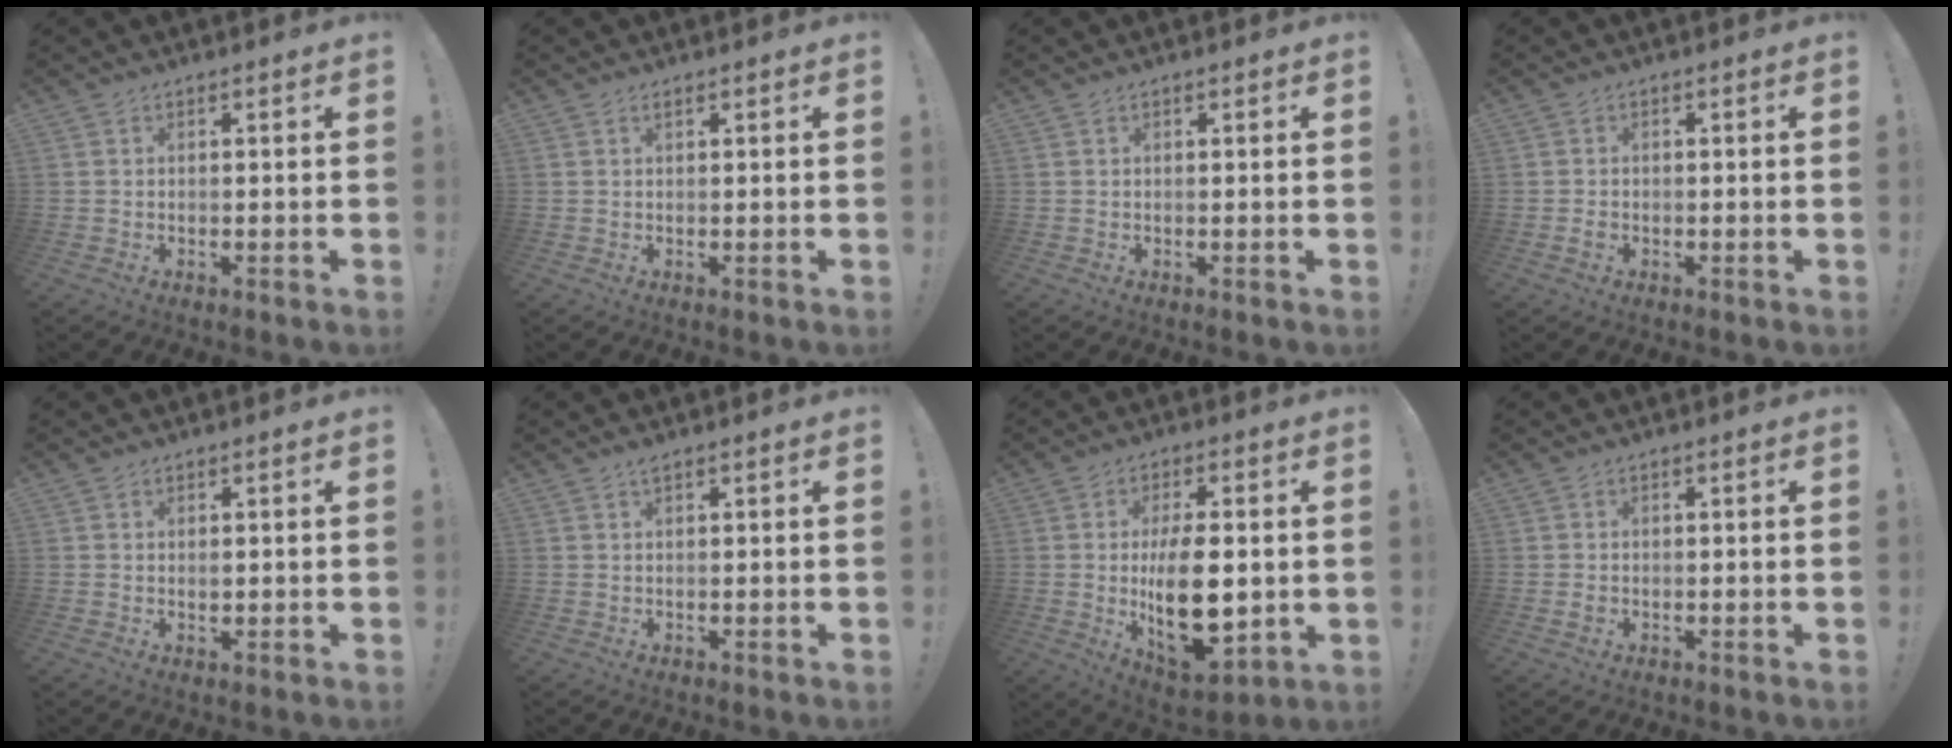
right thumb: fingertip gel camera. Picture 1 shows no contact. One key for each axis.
{"total": 0.7, "fx": 0.5, "fy": 0.1, "fz": 0.4, "tx": -0.002, "ty": -0.002, "tz": 0.008}
{"total": 0.0}
{"total": 1.5, "fx": -0.4, "fy": 1.1, "fz": 0.8, "tx": -0.005, "ty": 0.001, "tz": -0.009}
{"total": 1.0, "fx": 0.4, "fy": 0.8, "fz": 0.5, "tx": 0.007, "ty": -0.004, "tz": 0.003}
{"total": 1.2, "fx": 0.8, "fy": 0.3, "fz": 0.8, "tx": -0.016, "ty": 0.000, "tz": 0.014}
{"total": 18.0, "fx": -0.7, "fy": 9.1, "fz": 15.5, "tx": -0.253, "ty": -0.015, "tz": -0.002}
{"total": 1.1, "fx": 0.0, "fy": 0.9, "fz": 0.5, "tx": 0.000, "ty": 0.001, "tz": -0.002}